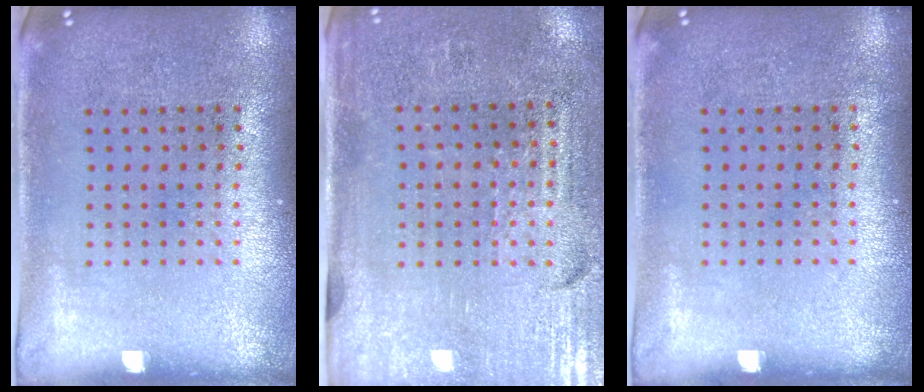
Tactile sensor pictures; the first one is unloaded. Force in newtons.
{"total": 3.4, "press": 3.1, "slide": 1.3}
{"total": 0.0}